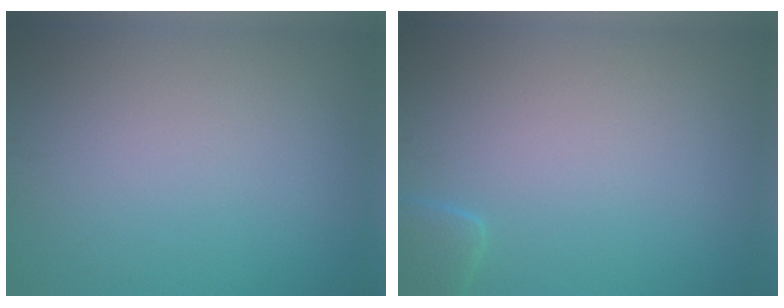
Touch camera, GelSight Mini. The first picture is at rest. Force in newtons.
{"total": 1.7, "press": 1.7, "slide": 0.2}